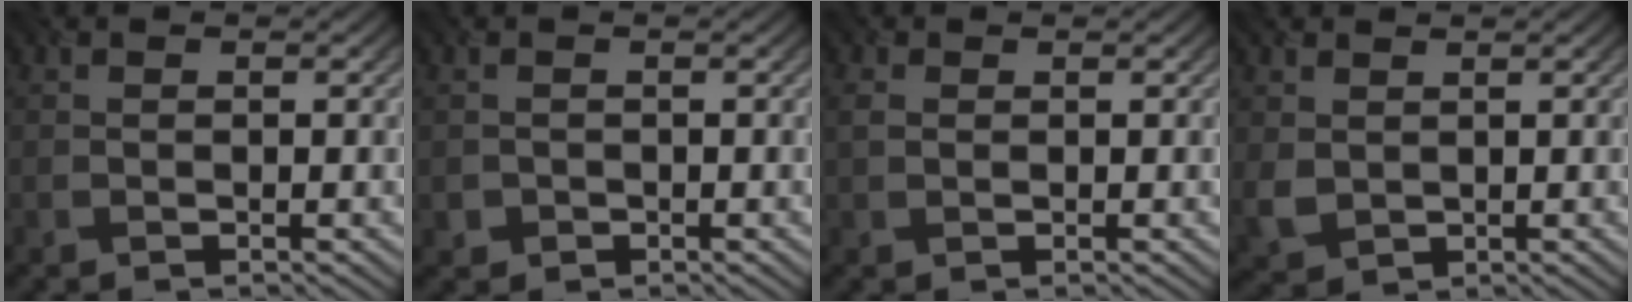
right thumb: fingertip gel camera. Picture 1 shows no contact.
{"total": 0.9, "force": [-0.2, 0.8, -0.3], "torque": [0.008, -0.007, -0.008]}
{"total": 1.0, "force": [0.7, 0.5, 0.3], "torque": [-0.019, 0.002, 0.009]}
{"total": 3.0, "force": [1.1, 2.6, 1.1], "torque": [-0.048, -0.010, 0.023]}